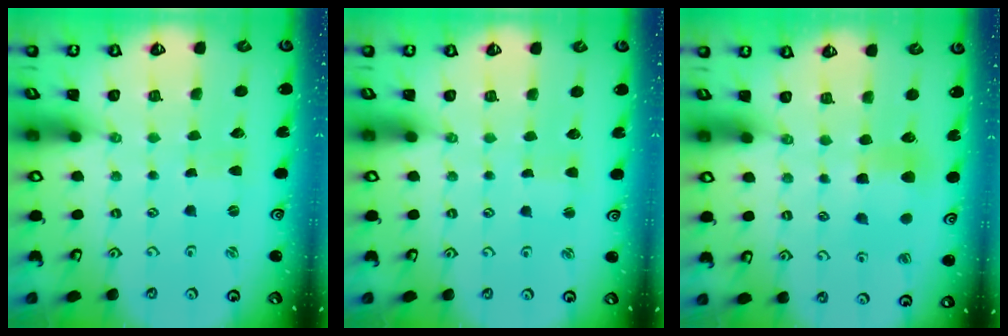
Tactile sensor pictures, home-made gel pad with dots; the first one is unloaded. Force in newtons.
{"total": 1.4, "press": 1.3, "slide": 0.3}
{"total": 5.6, "press": 5.6, "slide": 0.4}